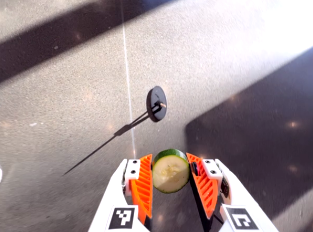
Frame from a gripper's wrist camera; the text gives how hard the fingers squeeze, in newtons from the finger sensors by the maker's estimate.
{"total": 12.4, "left": 12.8, "right": 11.9}